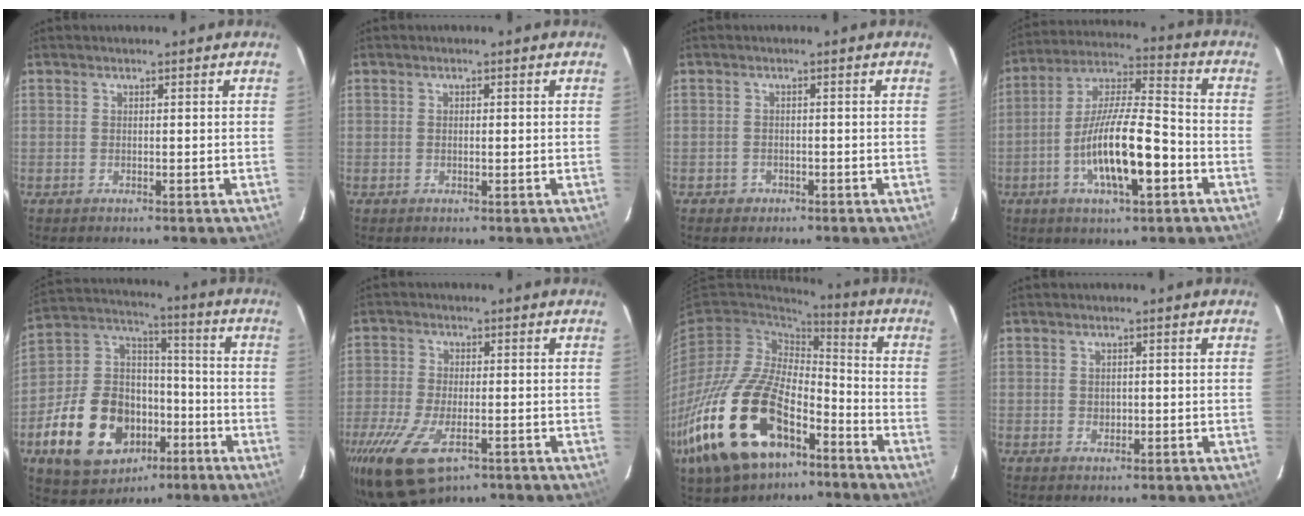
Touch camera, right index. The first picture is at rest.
{"total": 0.7, "force": [0.0, 0.3, 0.7], "torque": [-0.012, 0.003, -0.001]}
{"total": 2.1, "force": [-1.2, 1.7, 0.3], "torque": [-0.011, 0.004, -0.014]}
{"total": 15.8, "force": [-5.4, 4.2, 14.3], "torque": [-0.270, 0.000, -0.097]}
{"total": 21.6, "force": [-9.2, 14.8, 12.7], "torque": [-0.290, 0.034, -0.130]}
{"total": 12.4, "force": [-7.0, 5.4, 8.8], "torque": [-0.203, -0.040, -0.124]}
{"total": 26.0, "force": [-13.2, 13.7, 17.7], "torque": [-0.370, -0.015, -0.225]}
{"total": 1.5, "force": [0.0, 1.3, 0.7], "torque": [-0.010, 0.002, 0.000]}